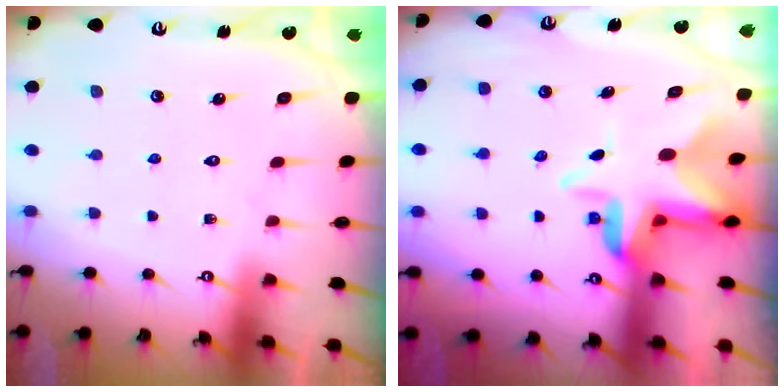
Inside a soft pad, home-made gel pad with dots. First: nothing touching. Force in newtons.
{"total": 6.7, "press": 6.5, "slide": 1.5}